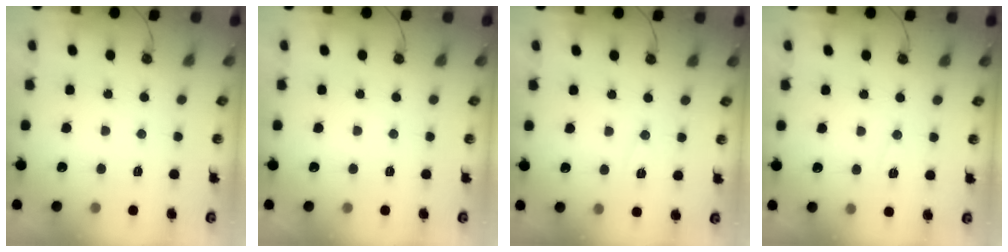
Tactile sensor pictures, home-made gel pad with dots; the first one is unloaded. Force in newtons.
{"total": 0.0}
{"total": 6.2, "press": 4.3, "slide": 4.5}
{"total": 5.6, "press": 5.0, "slide": 2.5}